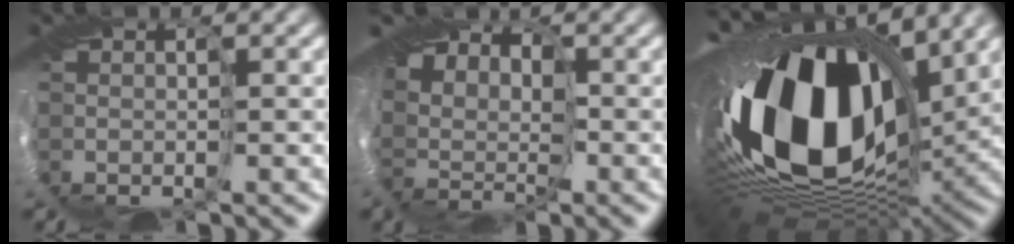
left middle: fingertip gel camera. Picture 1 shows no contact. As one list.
[{"total": 9.1, "force": [3.9, 5.9, 5.7], "torque": [-0.104, 0.026, 0.050]}, {"total": 18.4, "force": [2.0, 10.9, 14.7], "torque": [-0.292, -0.038, 0.035]}]